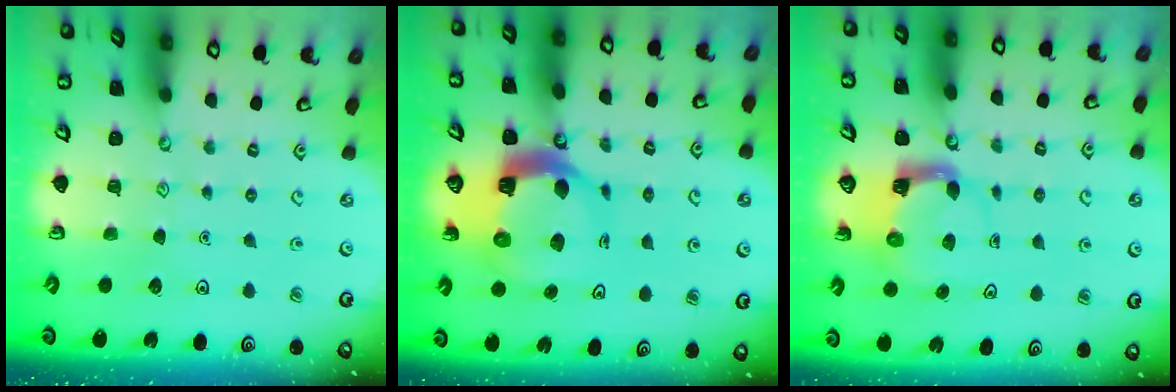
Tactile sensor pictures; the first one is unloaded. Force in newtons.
{"total": 12.6, "press": 12.5, "slide": 1.5}
{"total": 4.0, "press": 3.9, "slide": 0.6}